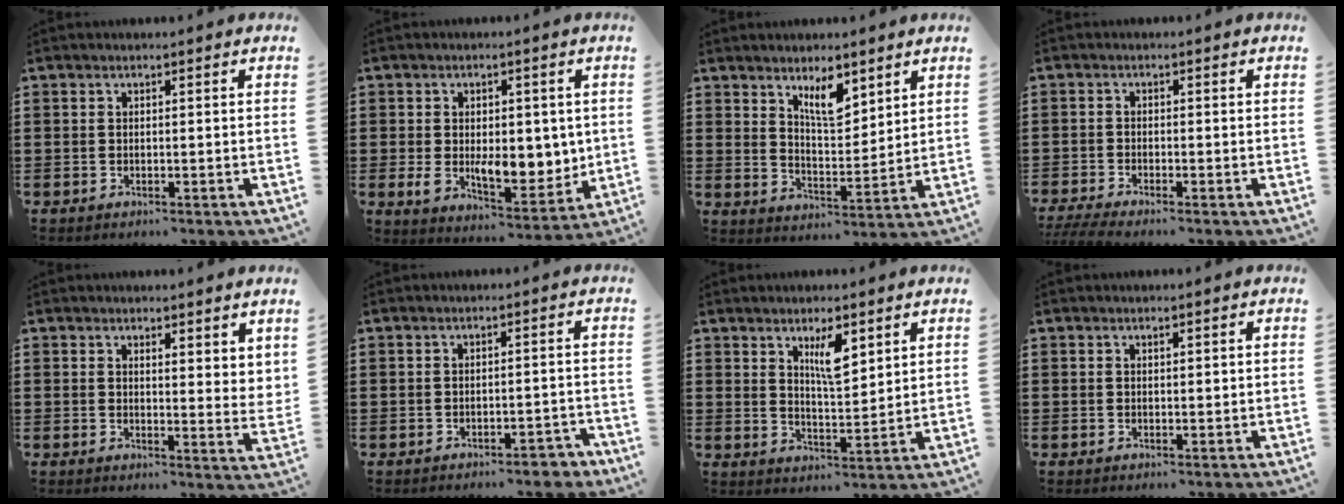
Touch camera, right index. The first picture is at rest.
{"total": 8.4, "force": [-0.1, 5.3, 6.4], "torque": [-0.101, 0.004, 0.003]}
{"total": 6.5, "force": [4.5, 2.4, 4.2], "torque": [-0.076, -0.011, 0.076]}
{"total": 2.3, "force": [-2.2, 0.0, 0.9], "torque": [-0.021, -0.005, -0.046]}
{"total": 2.7, "force": [2.6, 0.6, 0.6], "torque": [-0.021, 0.002, 0.048]}
{"total": 2.4, "force": [-2.0, 0.7, 1.1], "torque": [-0.021, 0.003, -0.039]}
{"total": 5.9, "force": [3.3, 1.9, 4.6], "torque": [-0.082, -0.001, 0.053]}
{"total": 0.5, "force": [0.4, 0.2, 0.4], "torque": [-0.007, 0.001, 0.007]}